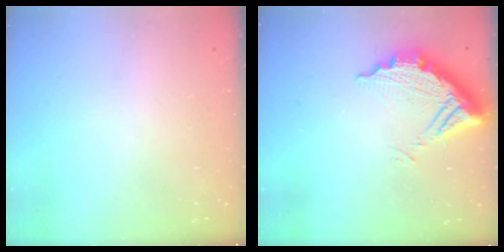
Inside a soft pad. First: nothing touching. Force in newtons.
{"total": 13.1, "press": 13.1, "slide": 1.2}